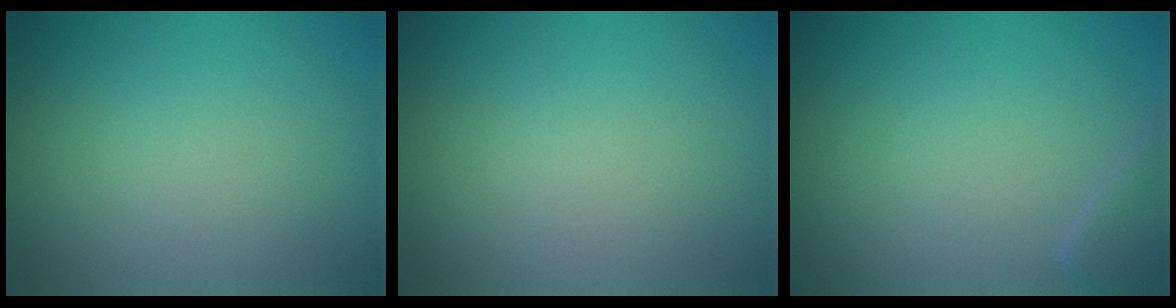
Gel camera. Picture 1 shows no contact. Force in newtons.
{"total": 0.0}
{"total": 1.8, "press": 1.8, "slide": 0.1}